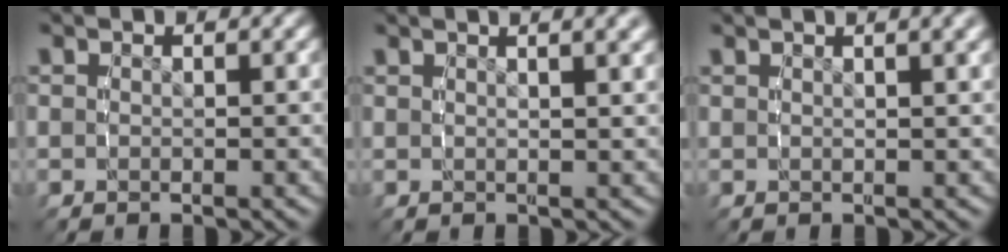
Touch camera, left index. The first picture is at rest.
{"total": 3.9, "force": [2.3, 0.6, 3.0], "torque": [-0.028, 0.013, 0.034]}
{"total": 2.8, "force": [1.7, 0.2, 2.2], "torque": [-0.020, 0.012, 0.026]}